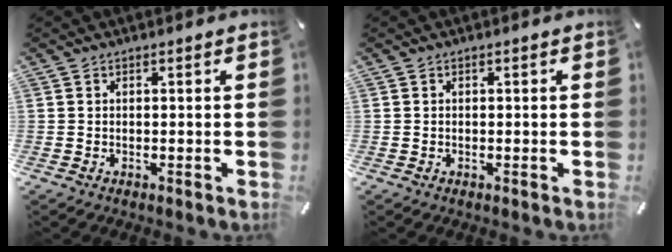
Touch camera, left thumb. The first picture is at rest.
{"total": 0.0}